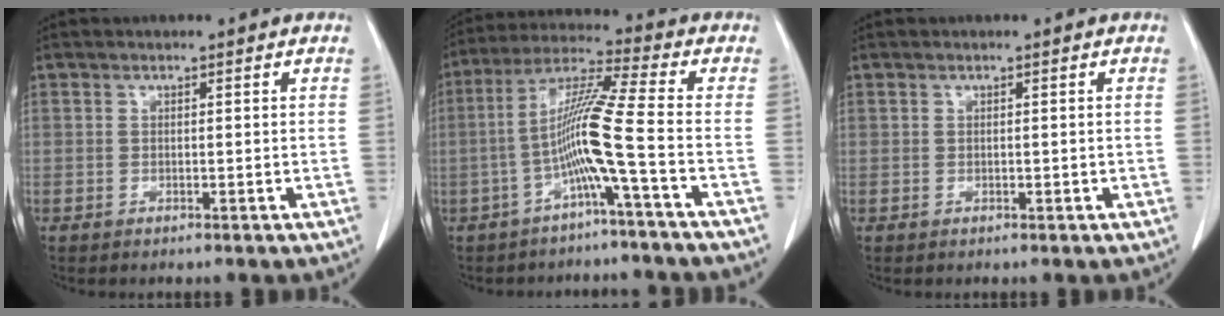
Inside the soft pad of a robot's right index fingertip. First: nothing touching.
{"total": 8.6, "force": [-2.8, -1.6, 8.0], "torque": [-0.160, 0.015, -0.055]}
{"total": 0.0}